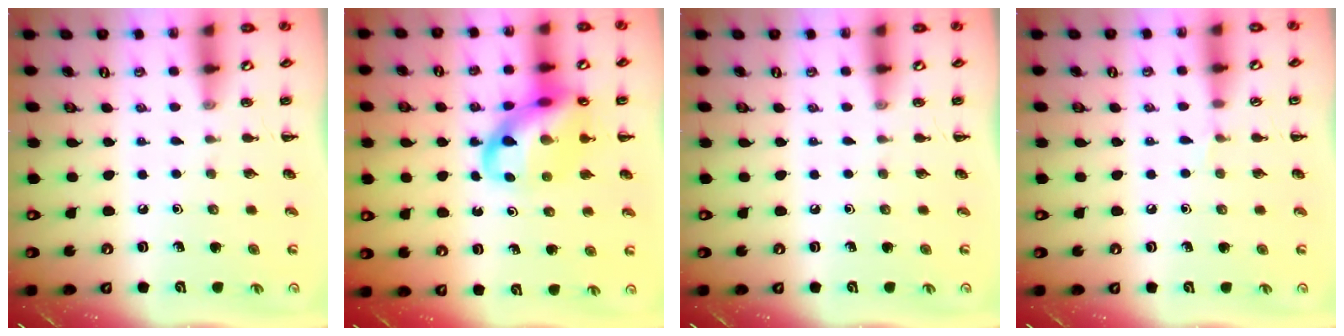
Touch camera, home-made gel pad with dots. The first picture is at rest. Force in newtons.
{"total": 15.4, "press": 15.1, "slide": 3.3}
{"total": 0.0}
{"total": 3.0, "press": 2.8, "slide": 1.1}